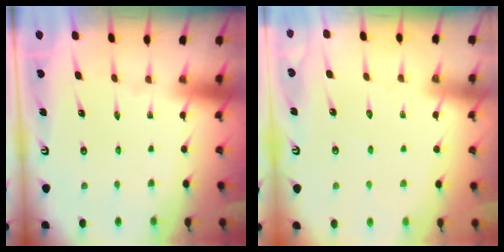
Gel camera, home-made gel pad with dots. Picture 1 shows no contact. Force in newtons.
{"total": 2.0, "press": 2.0, "slide": 0.2}